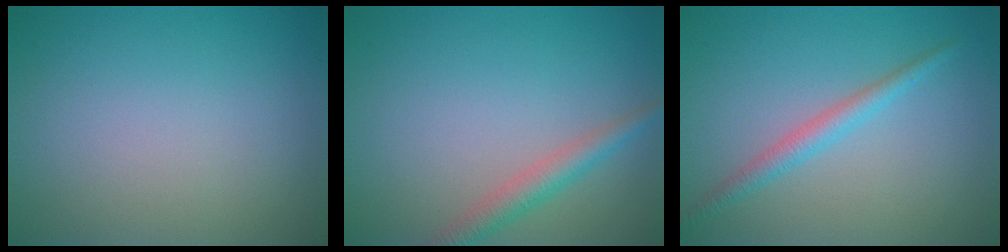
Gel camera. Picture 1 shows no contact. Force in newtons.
{"total": 2.5, "press": 2.5, "slide": 0.0}
{"total": 2.0, "press": 2.0, "slide": 0.1}